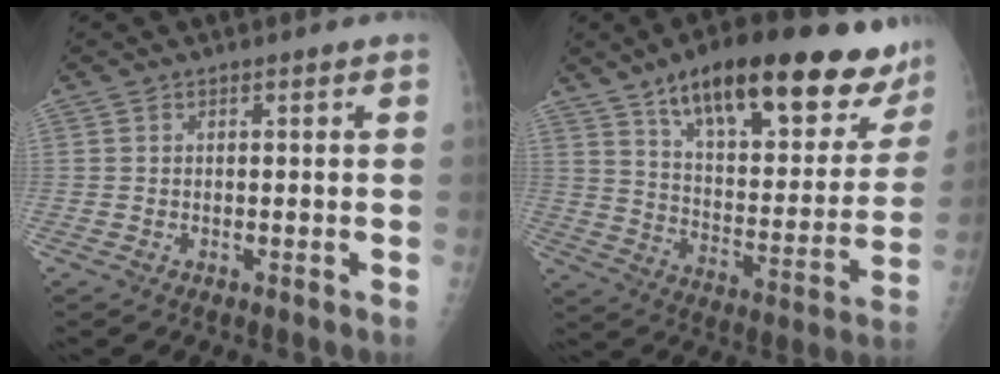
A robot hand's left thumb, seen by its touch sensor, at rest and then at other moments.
{"total": 29.0, "force": [19.3, 10.2, 19.0], "torque": [-0.240, -0.051, 0.285]}